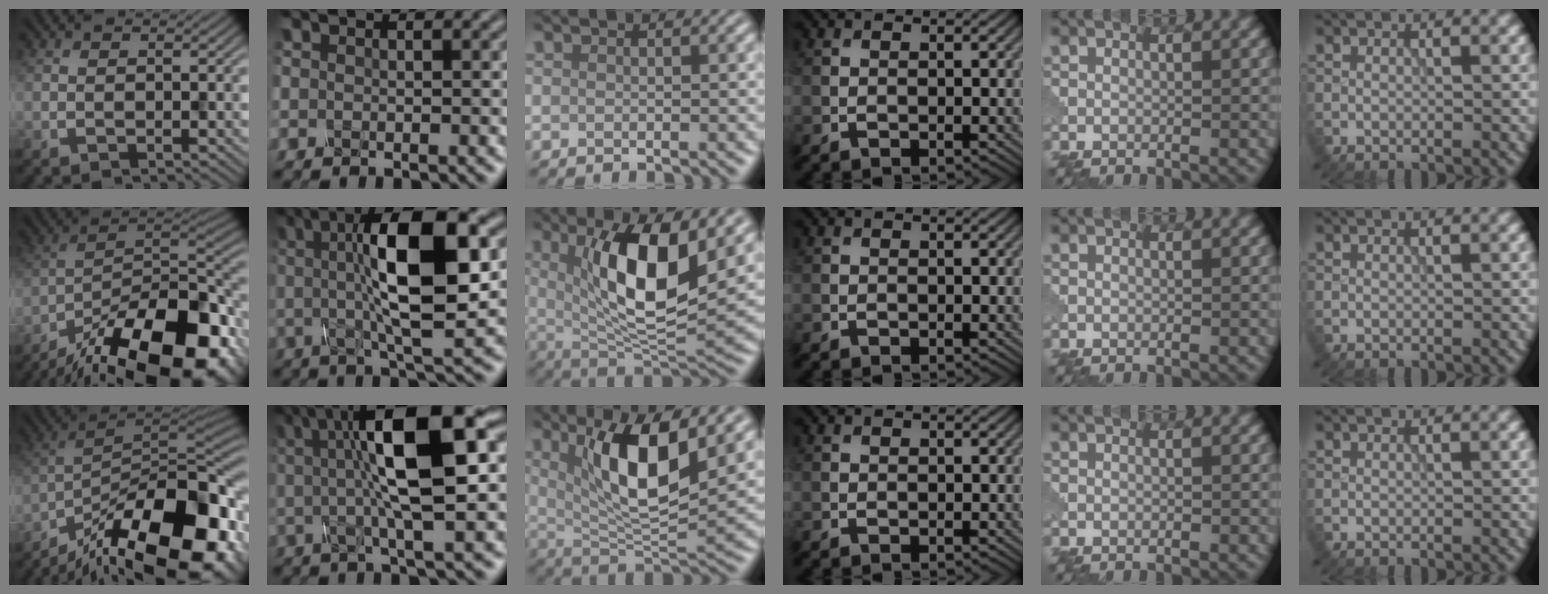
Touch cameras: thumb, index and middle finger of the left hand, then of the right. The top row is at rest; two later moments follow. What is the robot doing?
{"motion": "assemble", "object": "glue stick"}